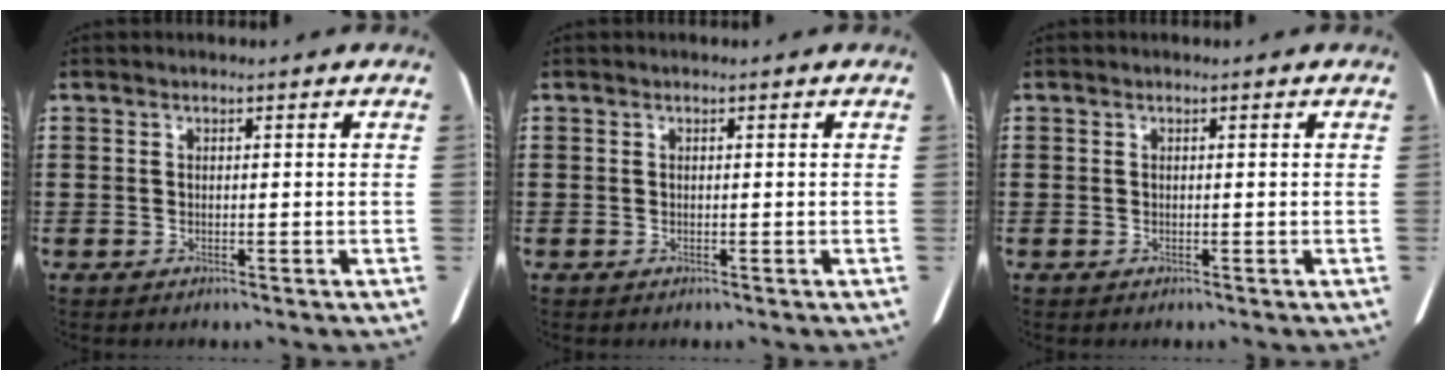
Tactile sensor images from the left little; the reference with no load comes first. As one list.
[{"total": 0.0}, {"total": 0.0}]